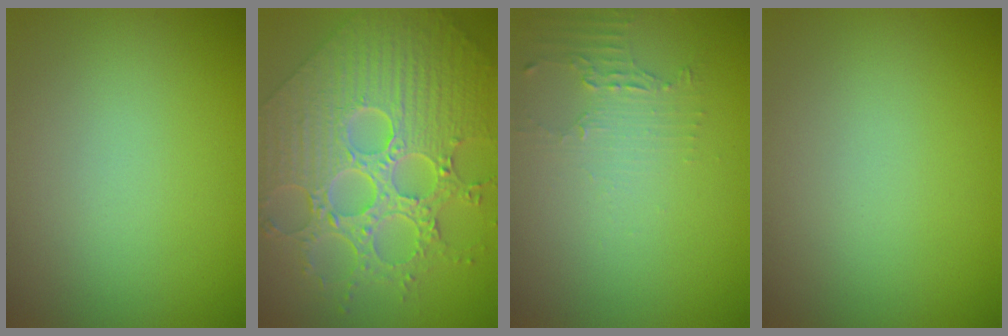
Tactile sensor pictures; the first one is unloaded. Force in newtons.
{"total": 9.4, "press": 7.1, "slide": 6.3}
{"total": 2.0, "press": 1.4, "slide": 1.4}
{"total": 0.0}